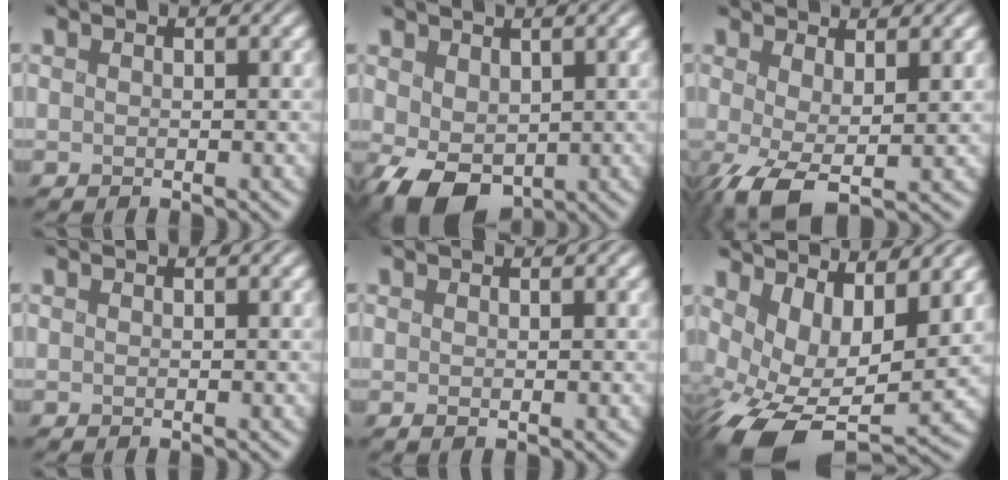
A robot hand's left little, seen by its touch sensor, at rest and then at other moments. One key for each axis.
{"total": 5.1, "fx": -1.0, "fy": 3.5, "fz": 3.6, "tx": -0.074, "ty": -0.008, "tz": -0.020}
{"total": 4.8, "fx": -0.7, "fy": 2.0, "fz": 4.3, "tx": -0.087, "ty": -0.004, "tz": -0.017}
{"total": 0.0}
{"total": 0.0}
{"total": 12.1, "fx": 0.3, "fy": 7.3, "fz": 9.6, "tx": -0.169, "ty": -0.030, "tz": 0.021}